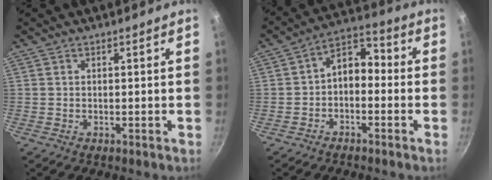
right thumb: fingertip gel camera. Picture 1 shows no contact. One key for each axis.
{"total": 7.1, "fx": -1.3, "fy": 4.8, "fz": 5.1, "tx": -0.056, "ty": 0.045, "tz": -0.033}